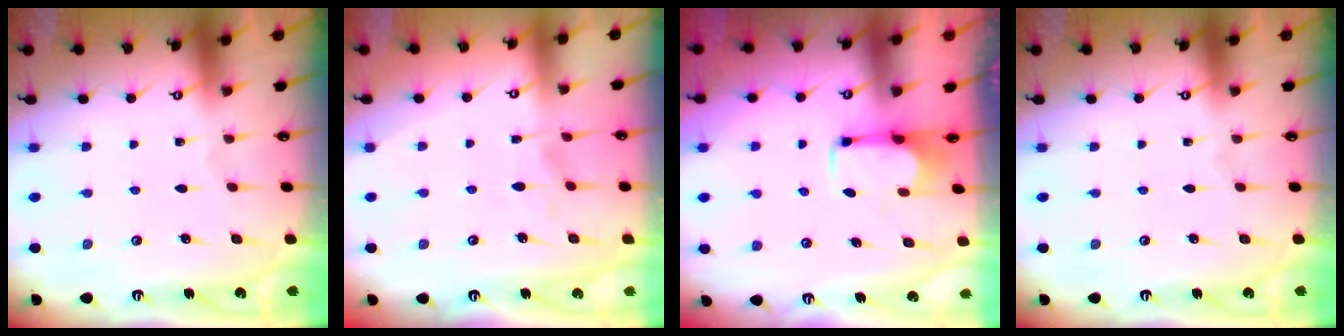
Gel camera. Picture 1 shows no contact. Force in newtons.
{"total": 3.9, "press": 3.8, "slide": 0.7}
{"total": 2.6, "press": 2.5, "slide": 1.0}
{"total": 0.0}